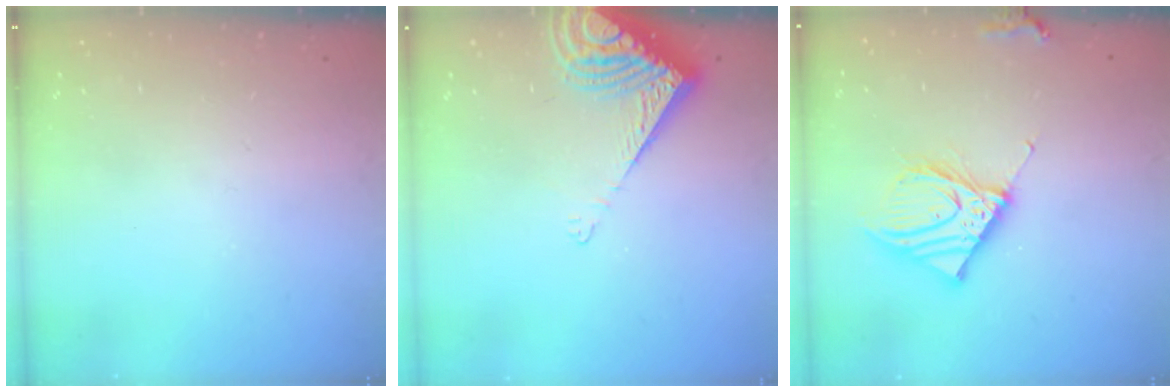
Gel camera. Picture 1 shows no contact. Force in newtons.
{"total": 8.9, "press": 8.8, "slide": 1.1}
{"total": 12.0, "press": 11.8, "slide": 1.7}